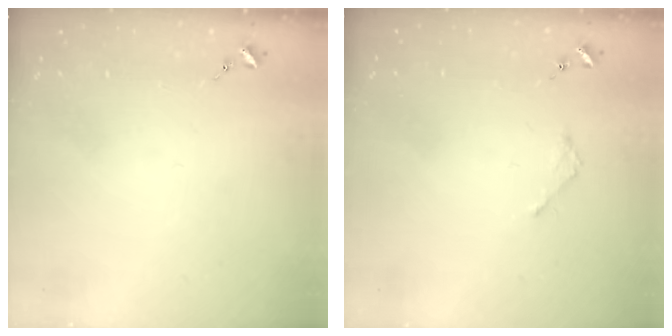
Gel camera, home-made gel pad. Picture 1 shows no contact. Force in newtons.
{"total": 1.8, "press": 1.8, "slide": 0.2}